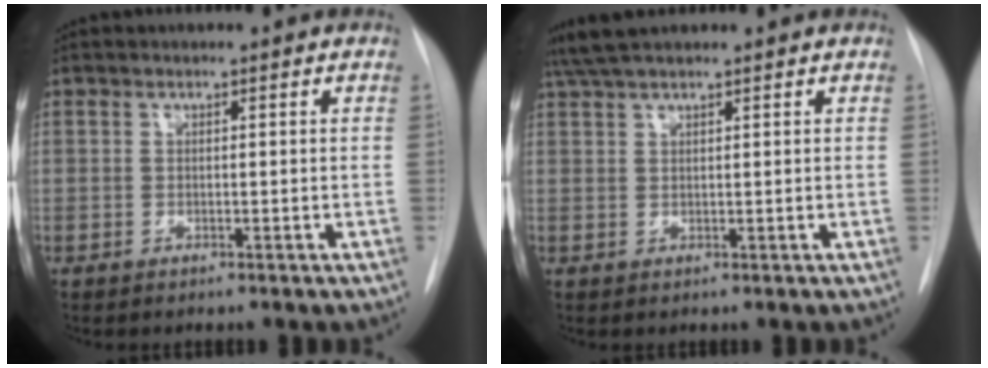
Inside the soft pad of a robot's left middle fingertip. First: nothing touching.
{"total": 5.2, "force": [4.4, 0.6, 2.7], "torque": [-0.053, 0.028, 0.085]}